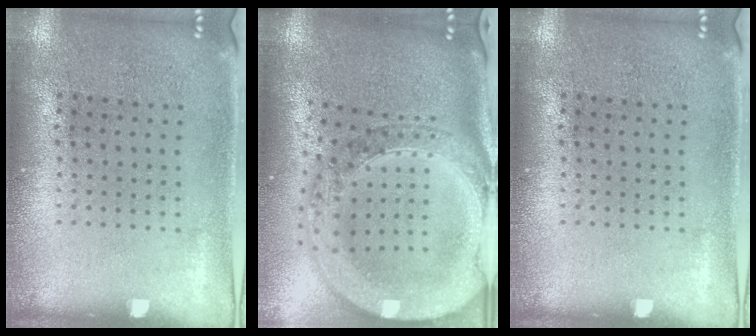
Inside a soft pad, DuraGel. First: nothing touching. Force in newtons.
{"total": 3.9, "press": 3.1, "slide": 2.4}
{"total": 0.0}